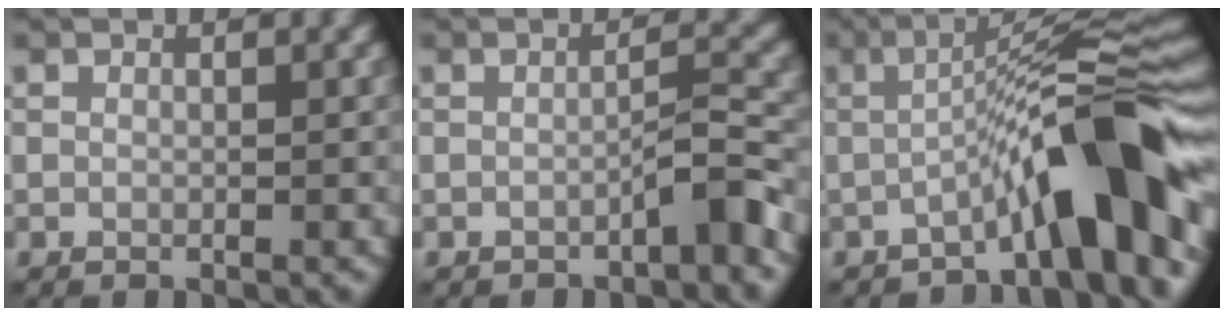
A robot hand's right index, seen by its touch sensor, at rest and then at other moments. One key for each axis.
{"total": 2.5, "fx": -1.6, "fy": 0.1, "fz": 2.0, "tx": -0.029, "ty": 0.018, "tz": -0.028}
{"total": 9.0, "fx": -3.7, "fy": 1.2, "fz": 8.1, "tx": -0.109, "ty": 0.026, "tz": -0.068}